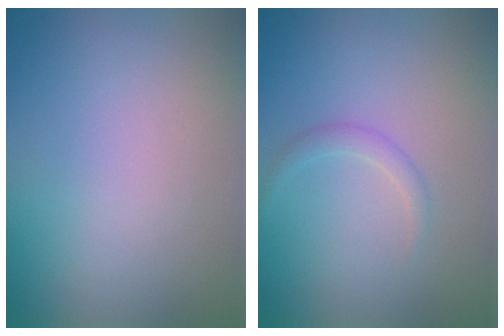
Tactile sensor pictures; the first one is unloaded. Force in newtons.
{"total": 1.0, "press": 1.0, "slide": 0.1}